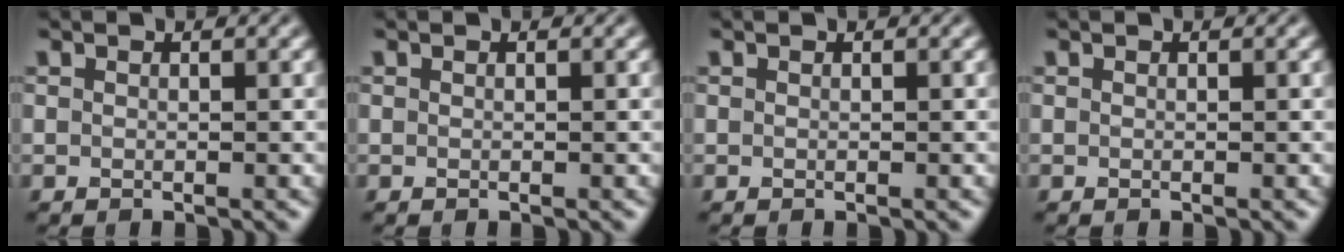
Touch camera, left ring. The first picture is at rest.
{"total": 0.0}
{"total": 0.0}
{"total": 0.0}